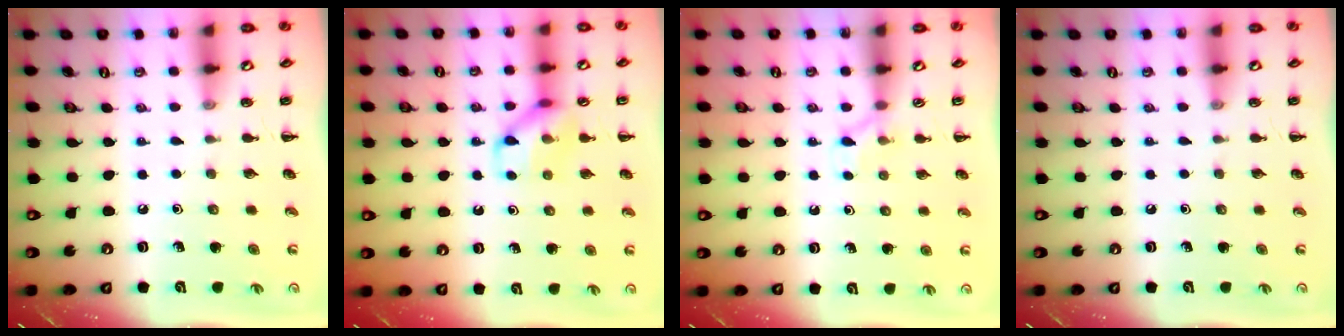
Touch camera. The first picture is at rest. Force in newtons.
{"total": 11.6, "press": 11.6, "slide": 1.1}
{"total": 4.4, "press": 4.1, "slide": 1.6}
{"total": 0.0}